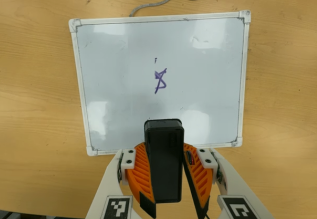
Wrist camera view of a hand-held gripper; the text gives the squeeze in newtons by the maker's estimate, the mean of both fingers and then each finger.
{"total": 11.3, "left": 11.0, "right": 11.5}